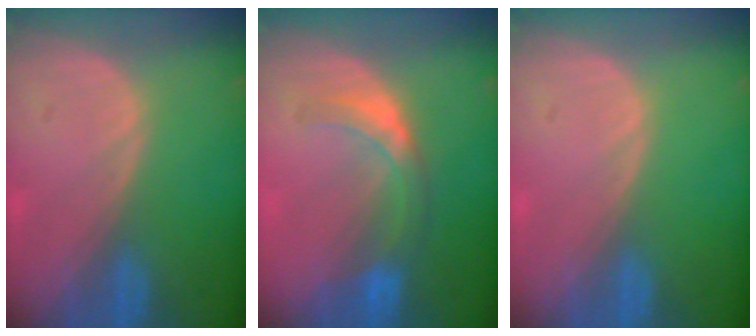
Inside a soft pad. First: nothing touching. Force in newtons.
{"total": 6.0, "press": 5.4, "slide": 2.6}
{"total": 0.0}